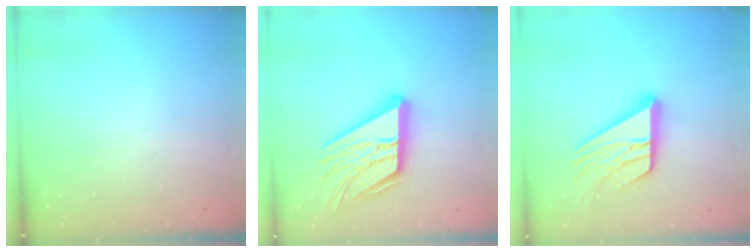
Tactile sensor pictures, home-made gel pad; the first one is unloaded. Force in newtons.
{"total": 21.6, "press": 21.5, "slide": 2.3}
{"total": 17.5, "press": 17.4, "slide": 1.7}